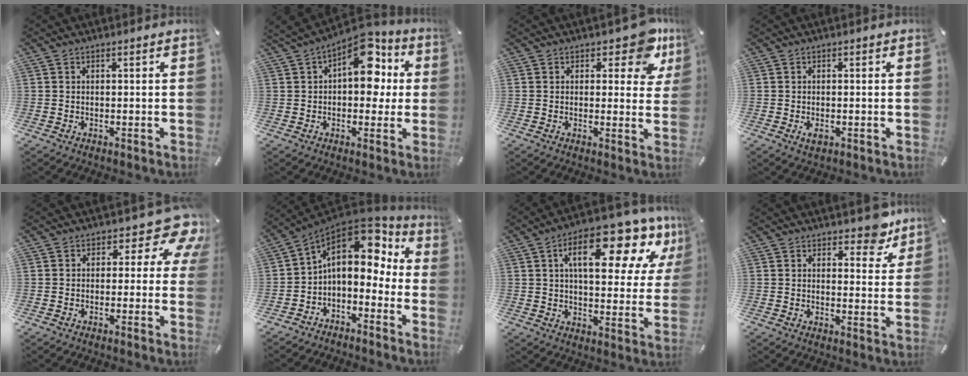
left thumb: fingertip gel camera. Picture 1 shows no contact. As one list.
[{"total": 14.5, "force": [4.7, 8.9, 10.4], "torque": [-0.131, -0.029, 0.083]}, {"total": 9.9, "force": [6.0, 4.9, 6.2], "torque": [-0.062, -0.037, 0.101]}, {"total": 1.8, "force": [-0.5, 1.1, 1.3], "torque": [-0.031, -0.002, -0.010]}, {"total": 10.4, "force": [3.4, 5.6, 8.1], "torque": [-0.095, -0.021, 0.058]}, {"total": 12.7, "force": [3.9, 8.6, 8.5], "torque": [-0.142, -0.031, 0.064]}, {"total": 20.8, "force": [10.3, 8.8, 15.8], "torque": [-0.236, -0.047, 0.160]}, {"total": 7.6, "force": [5.7, 4.0, 3.1], "torque": [-0.007, -0.045, 0.094]}]